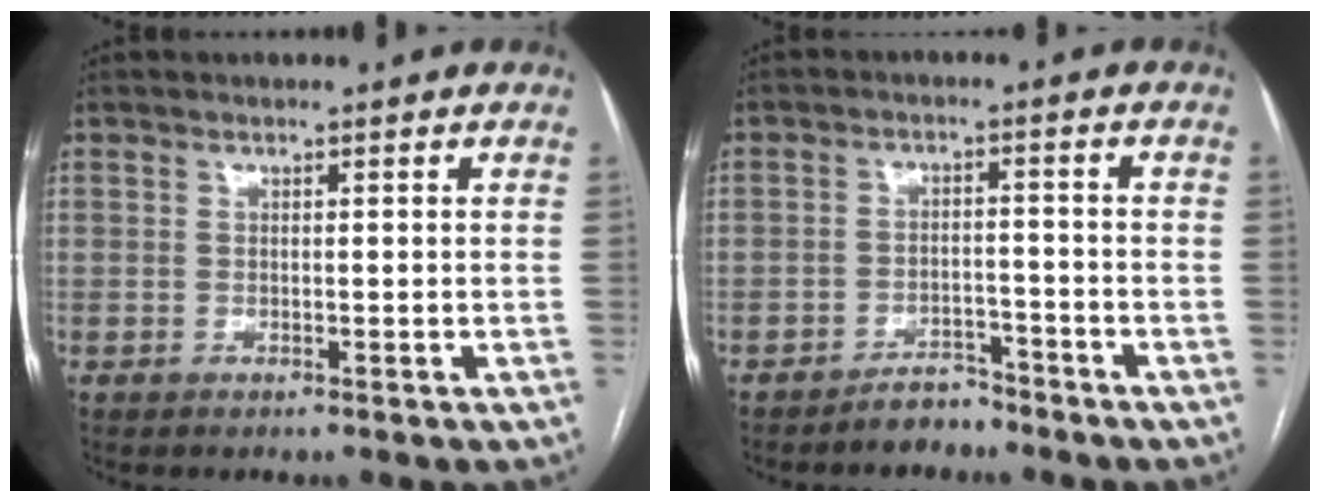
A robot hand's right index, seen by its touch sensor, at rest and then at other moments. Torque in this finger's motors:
{"motor_torque": [-0.05, -0.02, -0.17, -0.04]}